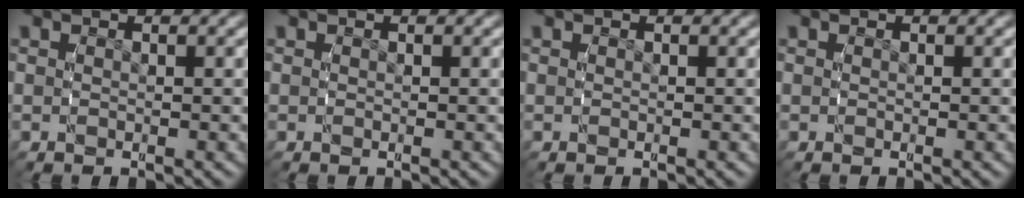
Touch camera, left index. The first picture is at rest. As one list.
[{"total": 0.0}, {"total": 0.0}, {"total": 0.0}]